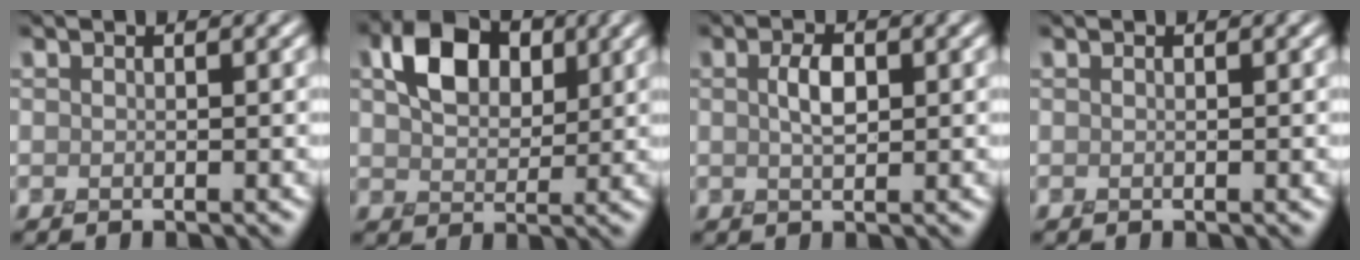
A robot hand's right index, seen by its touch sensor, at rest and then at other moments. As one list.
[{"total": 5.3, "force": [1.7, 3.7, 3.5], "torque": [-0.072, 0.004, 0.027]}, {"total": 2.0, "force": [0.4, 1.0, 1.7], "torque": [-0.043, 0.001, 0.008]}, {"total": 0.0}]